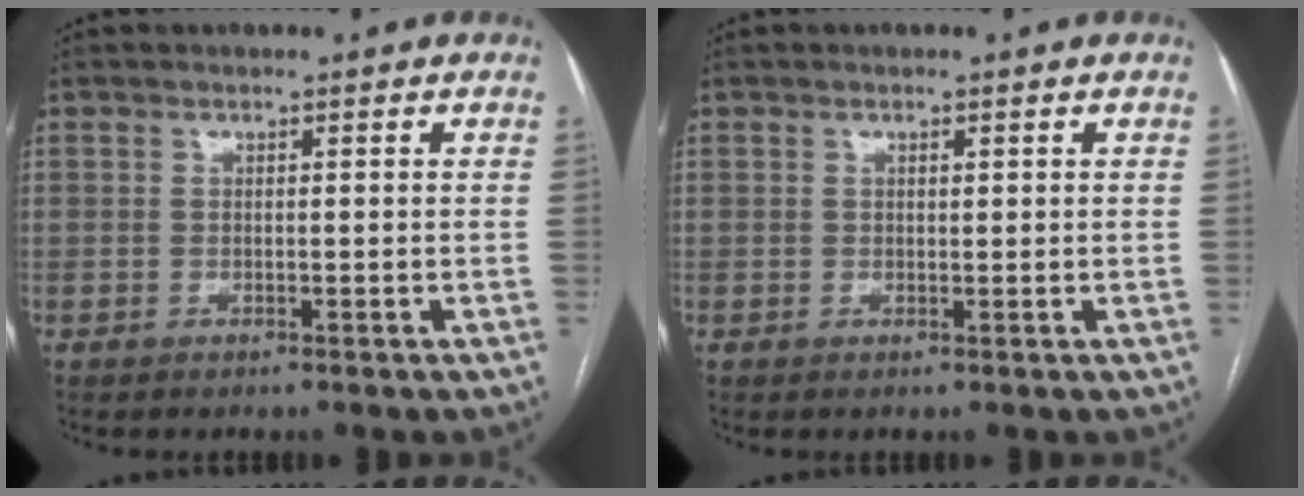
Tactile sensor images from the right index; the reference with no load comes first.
{"total": 0.8, "force": [0.3, 0.3, 0.6], "torque": [-0.010, 0.000, 0.004]}